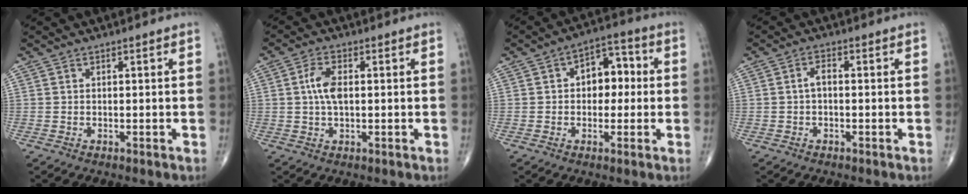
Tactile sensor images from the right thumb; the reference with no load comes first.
{"total": 4.8, "force": [0.5, 2.3, 4.2], "torque": [-0.093, 0.004, 0.006]}
{"total": 8.1, "force": [0.6, 5.5, 6.0], "torque": [-0.048, 0.025, 0.000]}
{"total": 2.2, "force": [-0.2, 1.1, 1.9], "torque": [-0.031, 0.010, -0.007]}